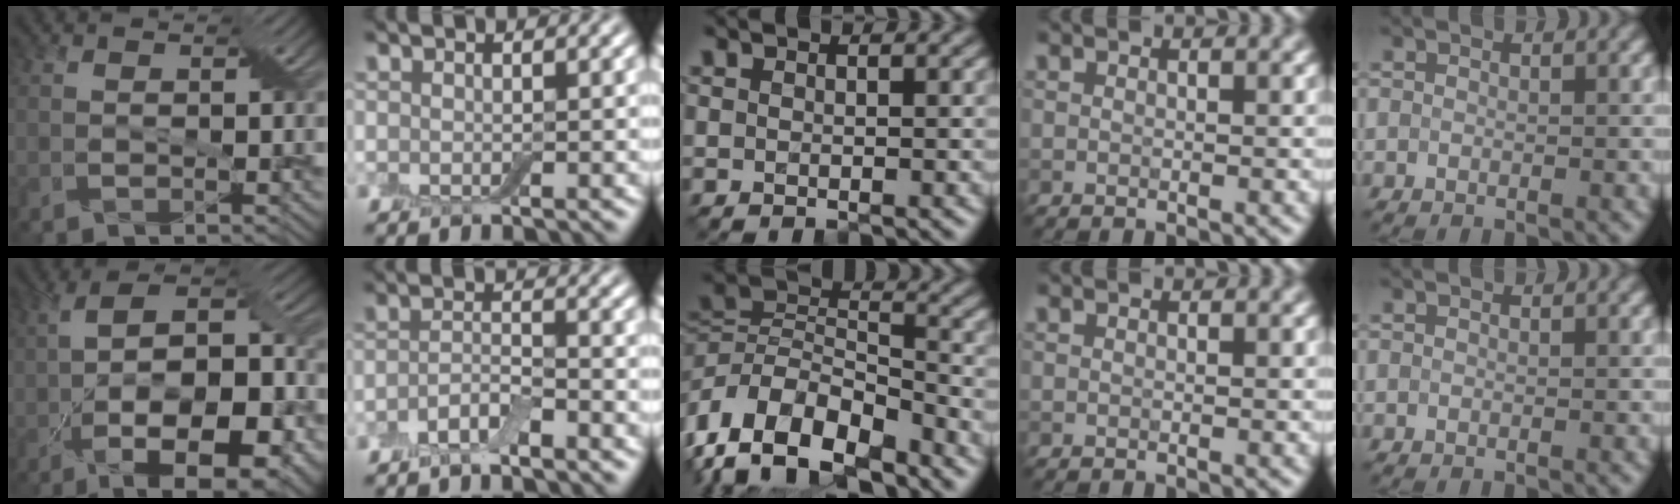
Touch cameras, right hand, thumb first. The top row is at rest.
{"thumb": {"total": 17.9, "force": [-6.8, 7.8, 14.6], "torque": [-0.231, -0.007, -0.103]}, "index": {"total": 2.6, "force": [-1.7, 0.8, 1.8], "torque": [-0.038, 0.005, -0.038]}, "middle": {"total": 11.5, "force": [-6.2, 6.5, 7.2], "torque": [-0.131, 0.010, -0.107]}}